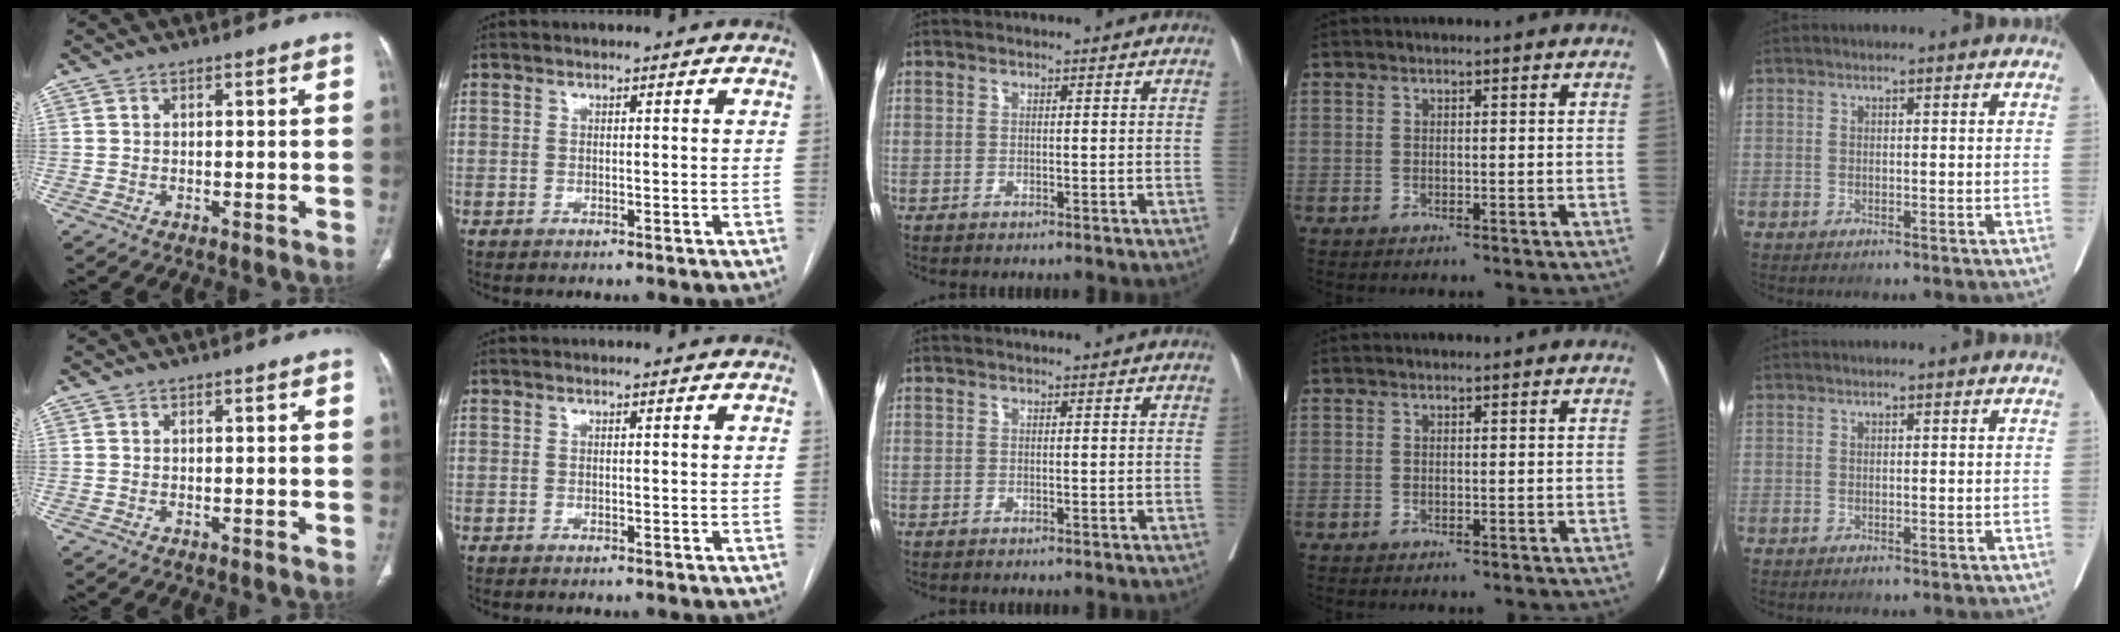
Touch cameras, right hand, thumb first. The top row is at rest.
{}